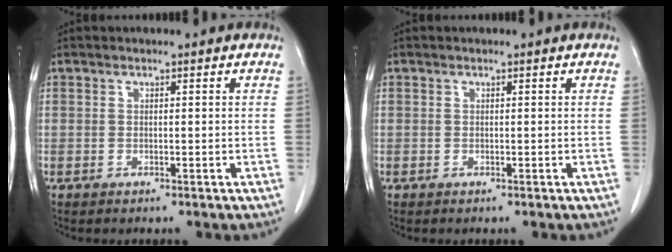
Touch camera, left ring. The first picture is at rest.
{"total": 0.0}